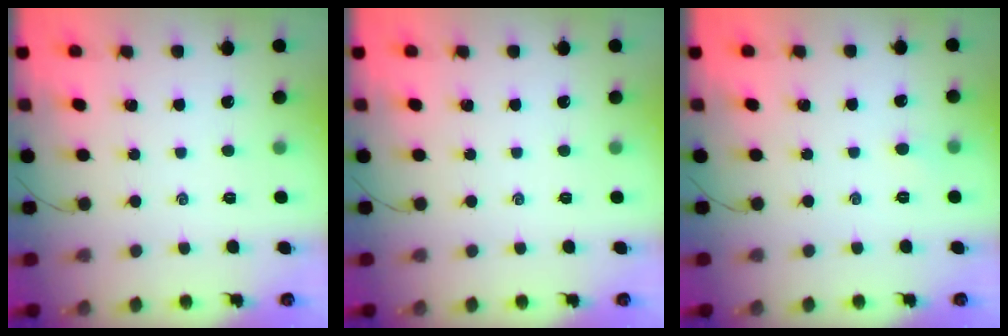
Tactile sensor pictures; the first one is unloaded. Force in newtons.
{"total": 0.0}
{"total": 3.2, "press": 3.0, "slide": 1.0}